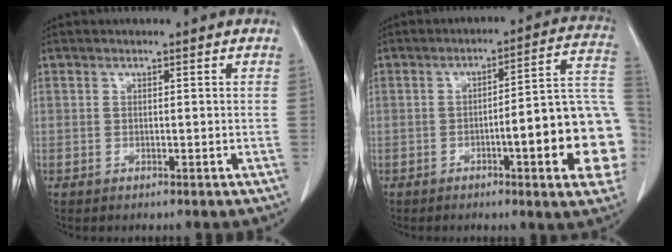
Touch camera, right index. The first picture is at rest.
{"total": 16.5, "force": [-4.2, 2.0, 15.9], "torque": [-0.131, 0.031, -0.049]}